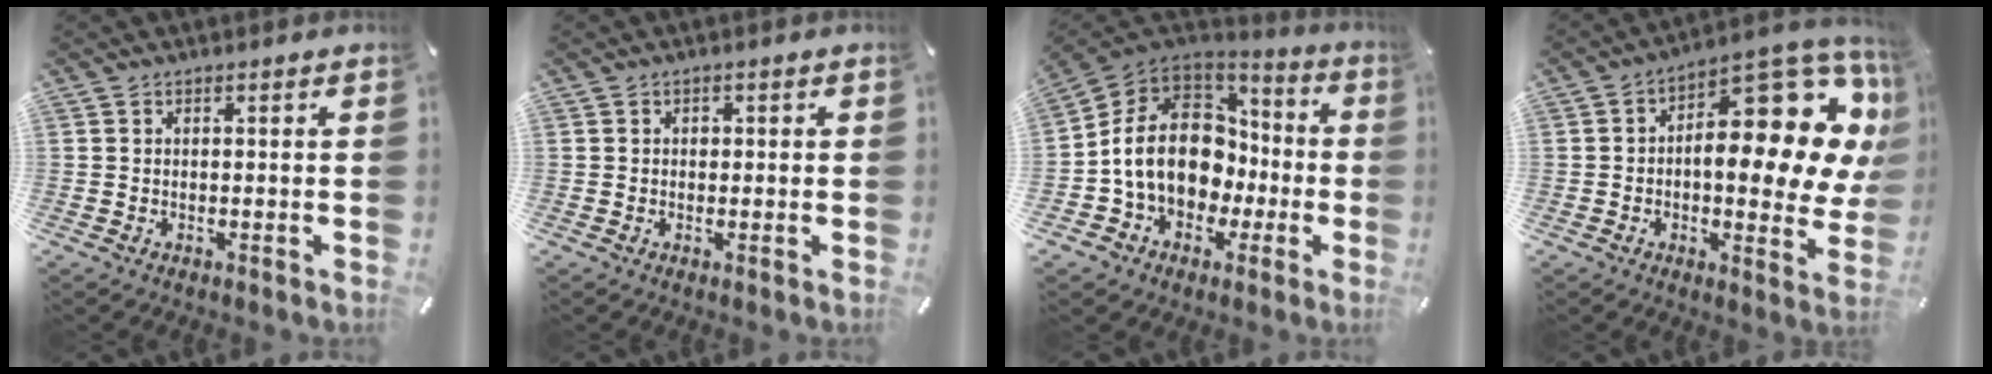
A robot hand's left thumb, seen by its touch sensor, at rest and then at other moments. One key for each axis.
{"total": 0.8, "fx": 0.0, "fy": 0.8, "fz": 0.2, "tx": 0.004, "ty": 0.001, "tz": -0.003}
{"total": 15.2, "fx": -0.9, "fy": 12.7, "fz": 8.3, "tx": -0.185, "ty": 0.005, "tz": -0.009}
{"total": 18.9, "fx": 6.4, "fy": 8.9, "fz": 15.4, "tx": -0.184, "ty": -0.072, "tz": 0.103}